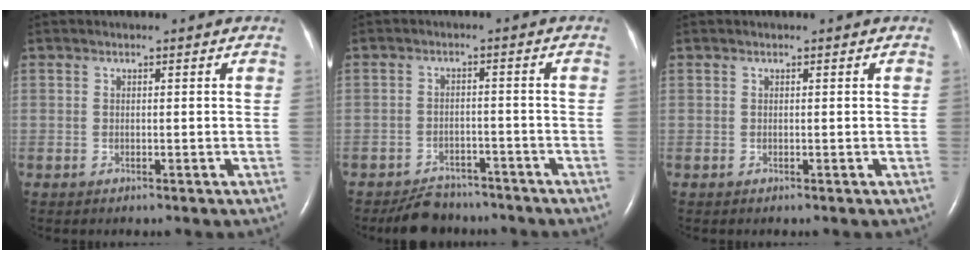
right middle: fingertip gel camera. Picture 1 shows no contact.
{"total": 6.0, "force": [-5.3, 2.6, 1.1], "torque": [-0.022, -0.003, -0.084]}
{"total": 0.0}